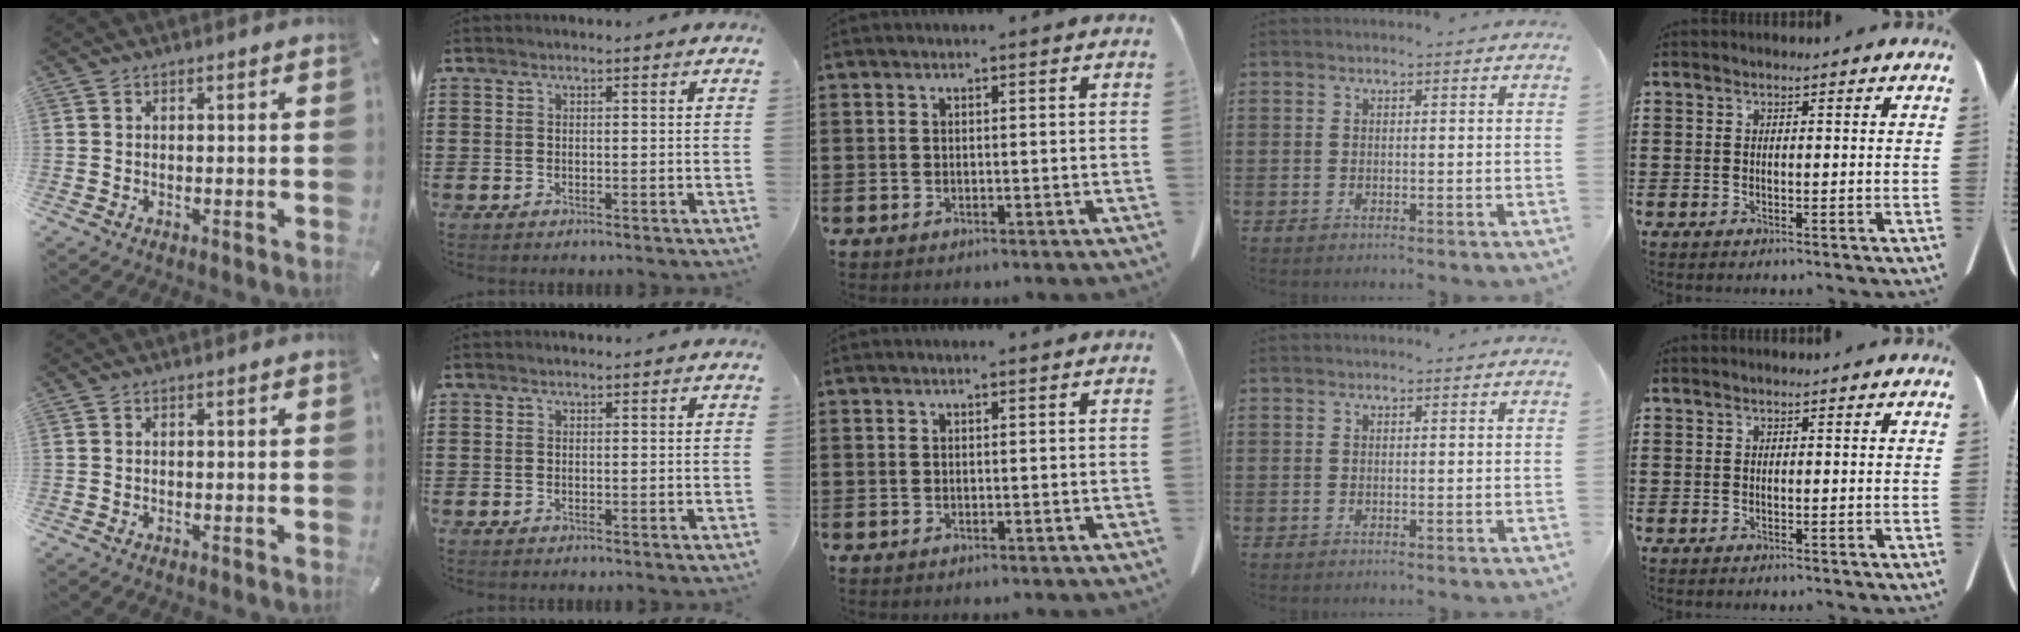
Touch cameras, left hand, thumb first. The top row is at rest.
{}